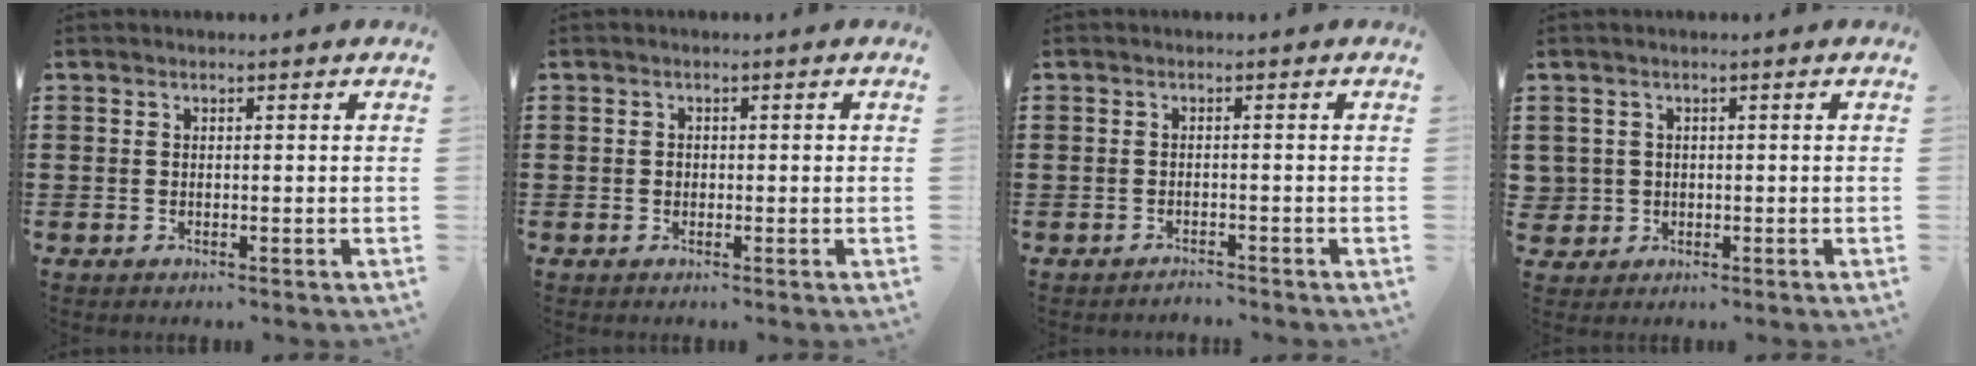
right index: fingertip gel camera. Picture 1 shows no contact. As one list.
[{"total": 0.8, "force": [0.0, 0.6, 0.5], "torque": [-0.012, 0.001, -0.001]}, {"total": 1.3, "force": [-1.2, 0.1, -0.2], "torque": [-0.002, 0.005, -0.028]}, {"total": 1.6, "force": [-0.1, 1.6, -0.1], "torque": [-0.007, 0.006, -0.006]}]